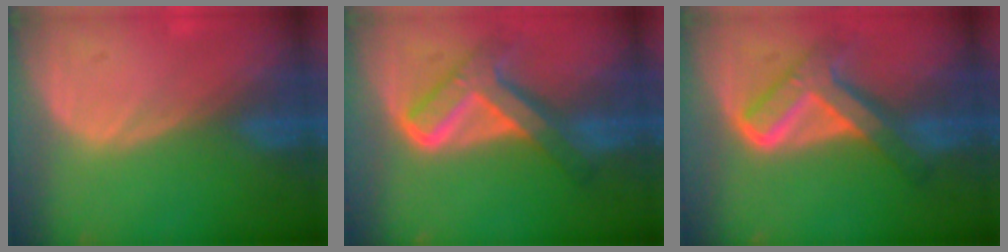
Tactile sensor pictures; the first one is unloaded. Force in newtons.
{"total": 8.0, "press": 8.0, "slide": 0.6}
{"total": 8.0, "press": 8.0, "slide": 0.6}